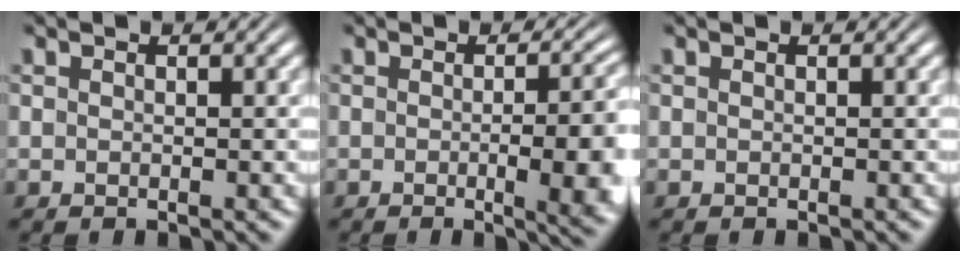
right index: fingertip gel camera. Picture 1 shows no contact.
{"total": 6.2, "force": [-1.6, 1.5, 5.8], "torque": [-0.060, -0.002, -0.025]}
{"total": 0.0}